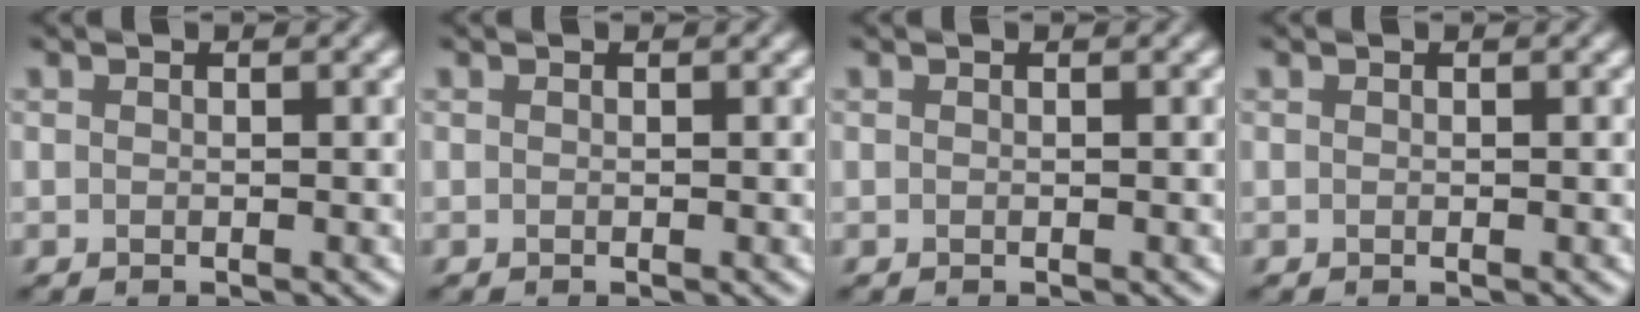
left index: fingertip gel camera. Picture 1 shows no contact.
{"total": 0.0}
{"total": 0.0}
{"total": 0.0}